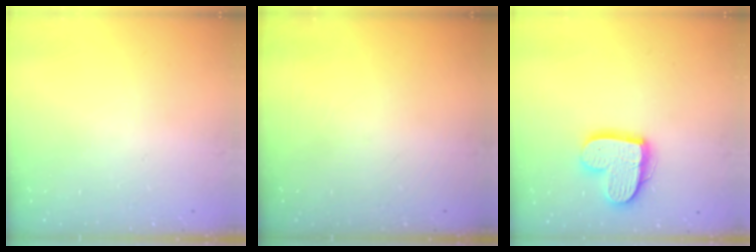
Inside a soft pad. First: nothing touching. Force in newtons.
{"total": 0.0}
{"total": 13.9, "press": 13.9, "slide": 1.0}